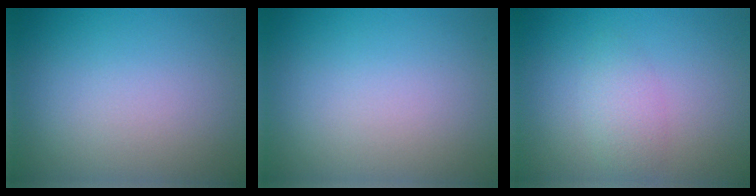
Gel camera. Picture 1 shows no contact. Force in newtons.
{"total": 0.0}
{"total": 1.9, "press": 1.9, "slide": 0.1}